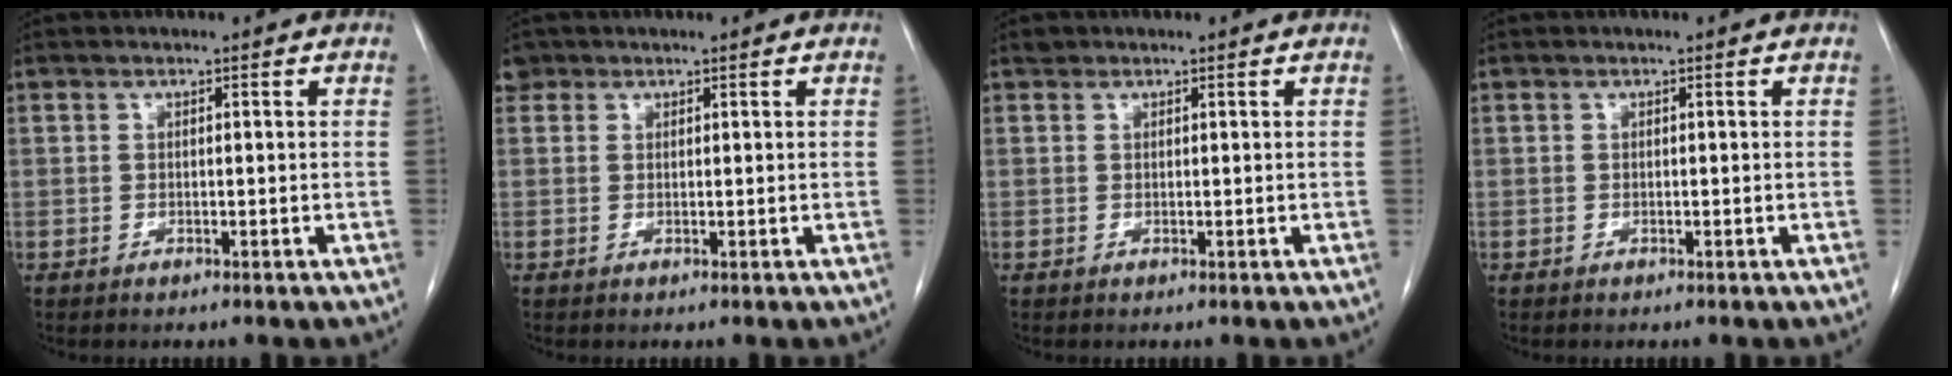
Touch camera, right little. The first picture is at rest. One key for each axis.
{"total": 1.6, "fx": 1.0, "fy": 1.3, "fz": 0.1, "tx": 0.010, "ty": 0.008, "tz": 0.014}
{"total": 0.6, "fx": 0.5, "fy": 0.4, "fz": 0.0, "tx": 0.000, "ty": 0.005, "tz": 0.006}
{"total": 0.0}